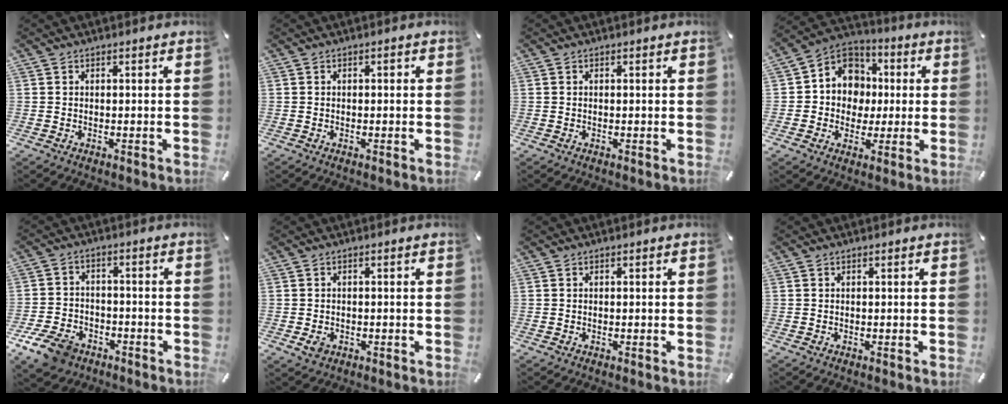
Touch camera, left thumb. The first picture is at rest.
{"total": 0.7, "force": [-0.2, 0.4, 0.5], "torque": [-0.010, 0.001, -0.005]}
{"total": 0.0}
{"total": 10.2, "force": [0.2, 9.9, 2.6], "torque": [-0.048, 0.004, 0.010]}
{"total": 9.1, "force": [-5.7, 5.9, 3.8], "torque": [-0.087, 0.031, -0.108]}
{"total": 2.4, "force": [-0.9, 1.8, 1.3], "torque": [-0.029, 0.001, -0.019]}
{"total": 0.0}
{"total": 0.0}